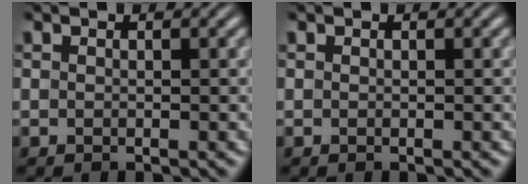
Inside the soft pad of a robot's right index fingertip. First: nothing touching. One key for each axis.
{"total": 0.0}